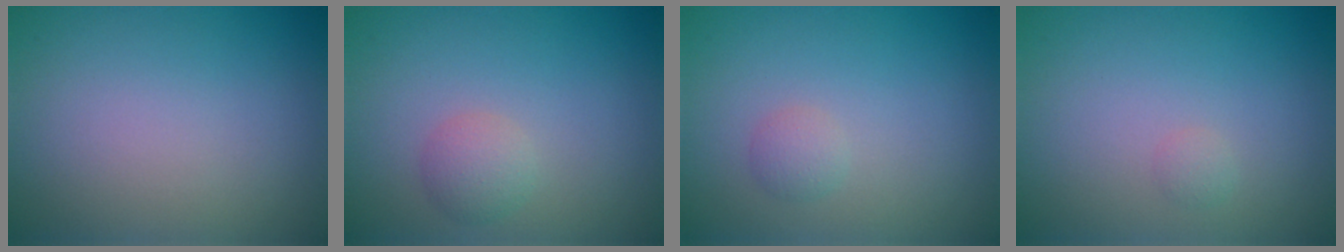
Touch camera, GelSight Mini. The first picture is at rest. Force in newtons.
{"total": 1.8, "press": 1.8, "slide": 0.1}
{"total": 1.1, "press": 1.1, "slide": 0.0}
{"total": 0.6, "press": 0.6, "slide": 0.1}